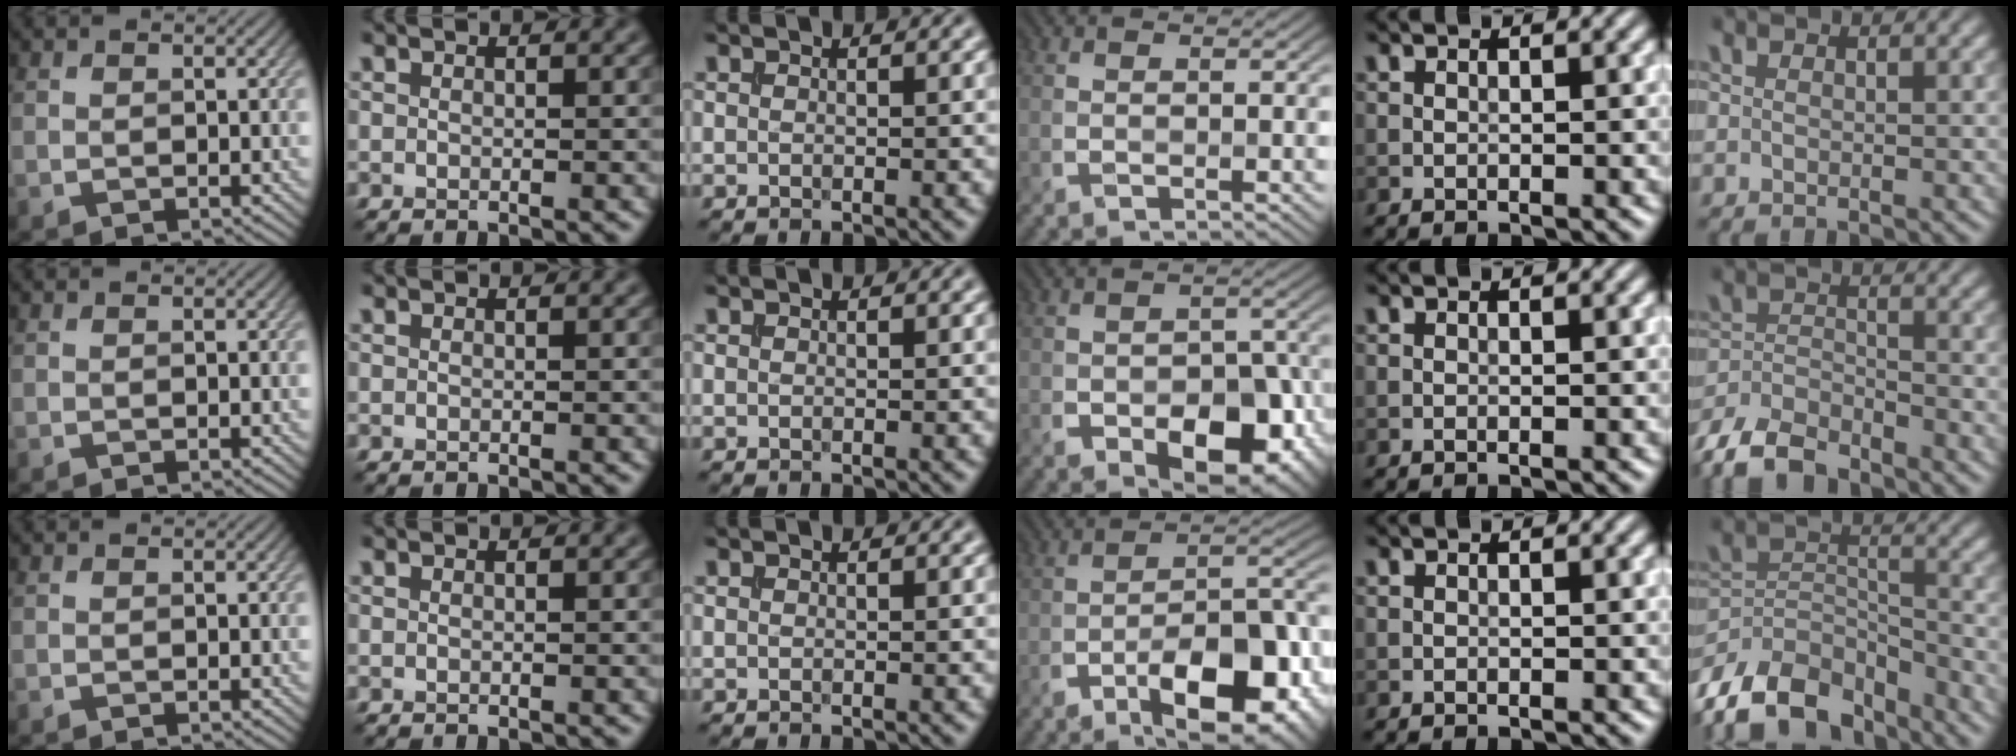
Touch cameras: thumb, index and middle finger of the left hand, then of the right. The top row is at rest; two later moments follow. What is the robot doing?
{"motion": "insert", "object": "file holder"}